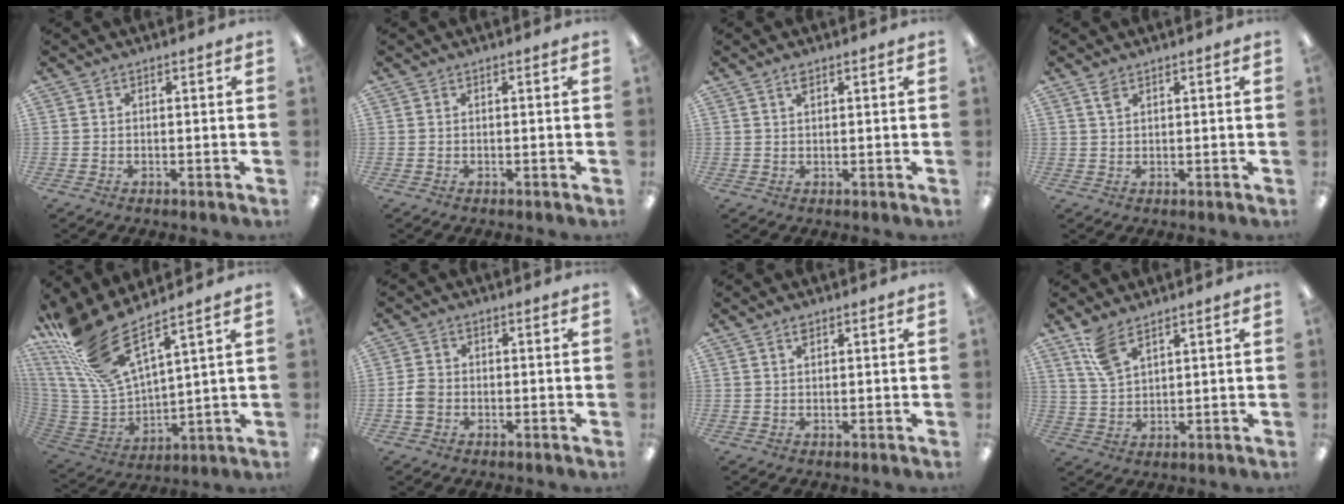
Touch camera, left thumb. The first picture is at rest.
{"total": 0.0}
{"total": 2.0, "force": [1.4, 0.7, 1.2], "torque": [-0.021, -0.001, 0.023]}
{"total": 2.0, "force": [1.5, 0.8, 1.1], "torque": [-0.018, -0.003, 0.025]}
{"total": 19.2, "force": [14.7, 4.8, 11.5], "torque": [-0.260, -0.107, 0.258]}
{"total": 3.5, "force": [-0.8, 2.9, 1.8], "torque": [-0.030, 0.008, -0.015]}
{"total": 1.6, "force": [1.1, 0.7, 1.0], "torque": [-0.015, -0.003, 0.019]}
{"total": 6.8, "force": [5.0, 2.8, 3.7], "torque": [-0.086, -0.014, 0.096]}